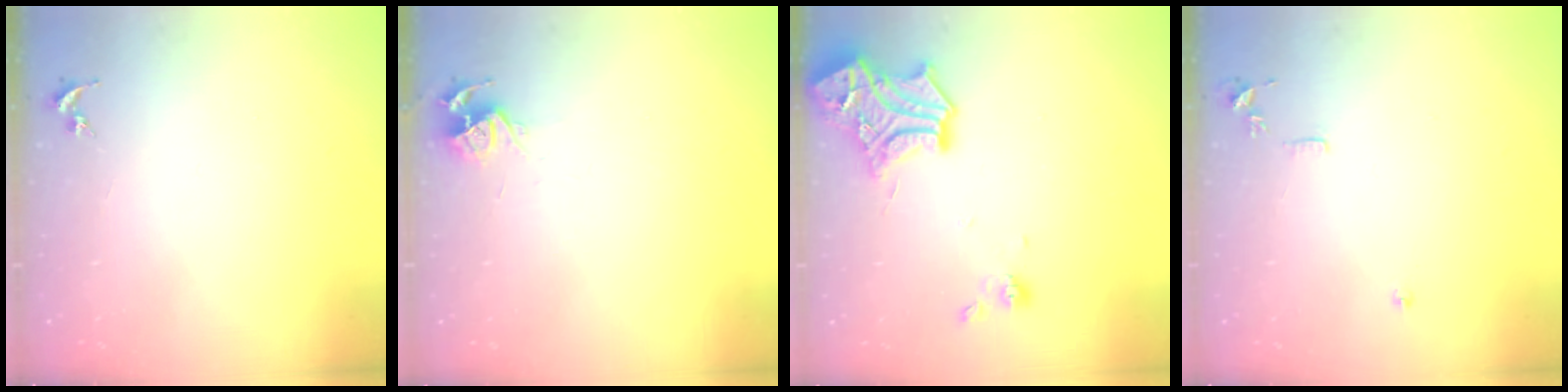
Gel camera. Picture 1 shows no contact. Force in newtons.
{"total": 6.0, "press": 6.0, "slide": 0.6}
{"total": 16.2, "press": 16.2, "slide": 1.5}
{"total": 7.8, "press": 7.8, "slide": 0.8}